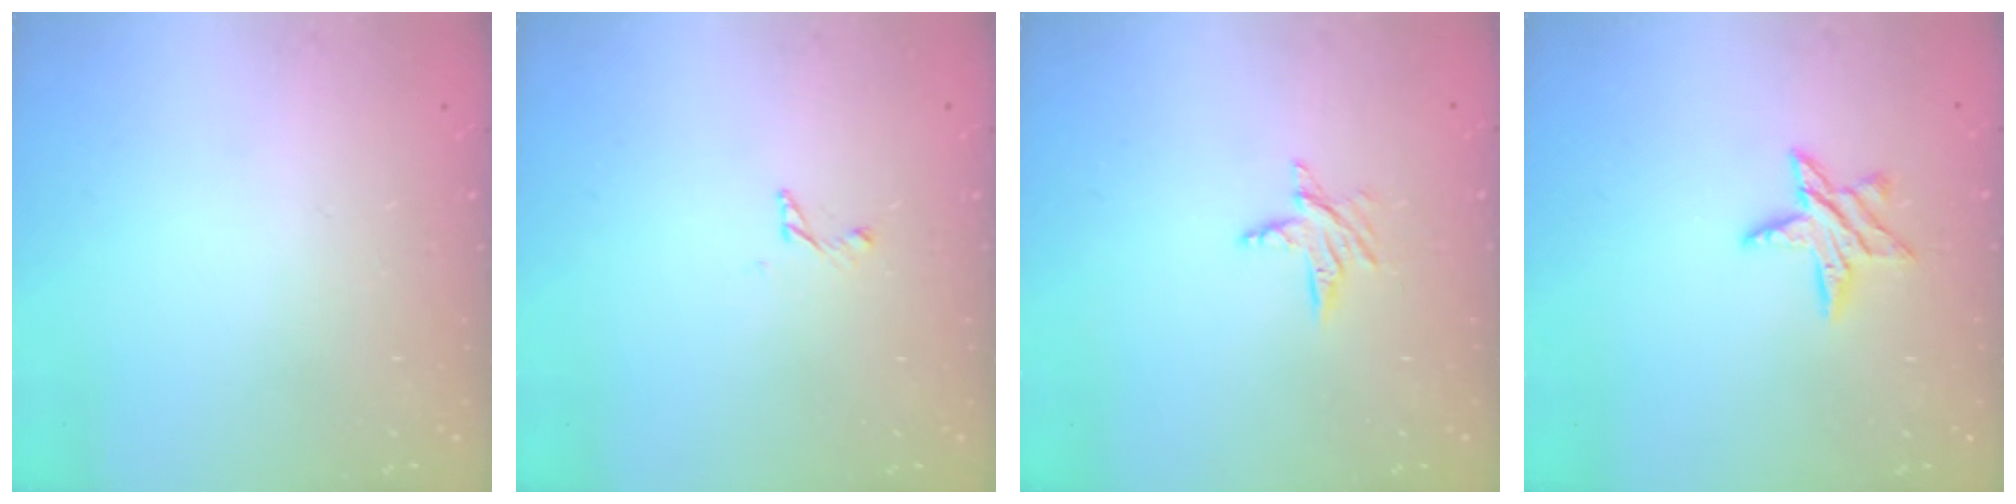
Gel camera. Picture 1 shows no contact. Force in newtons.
{"total": 3.3, "press": 3.3, "slide": 0.2}
{"total": 5.6, "press": 5.6, "slide": 0.5}
{"total": 7.6, "press": 7.6, "slide": 0.3}